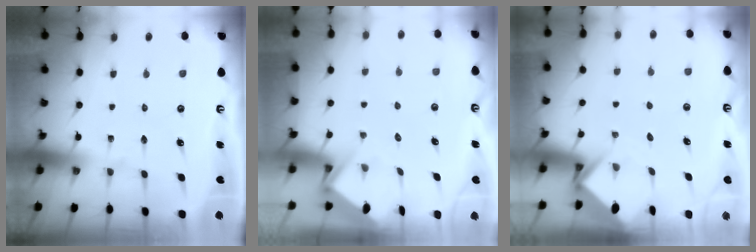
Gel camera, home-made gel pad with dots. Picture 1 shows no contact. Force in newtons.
{"total": 3.9, "press": 3.9, "slide": 0.4}
{"total": 3.8, "press": 3.8, "slide": 0.2}